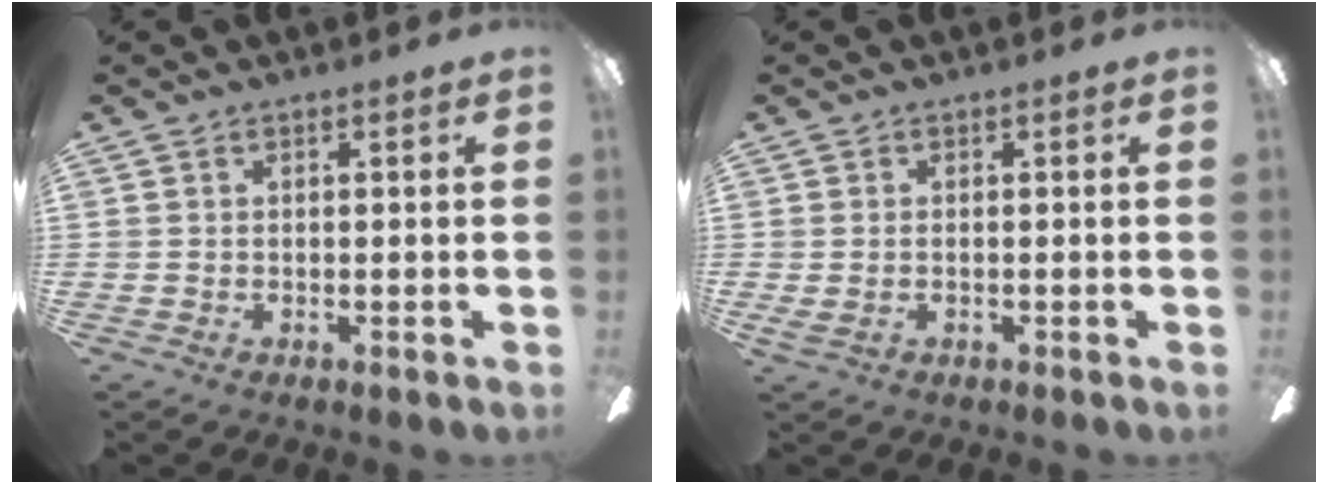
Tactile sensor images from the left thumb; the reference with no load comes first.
{"total": 1.6, "force": [-0.3, 0.9, 1.3], "torque": [-0.030, 0.001, -0.007]}